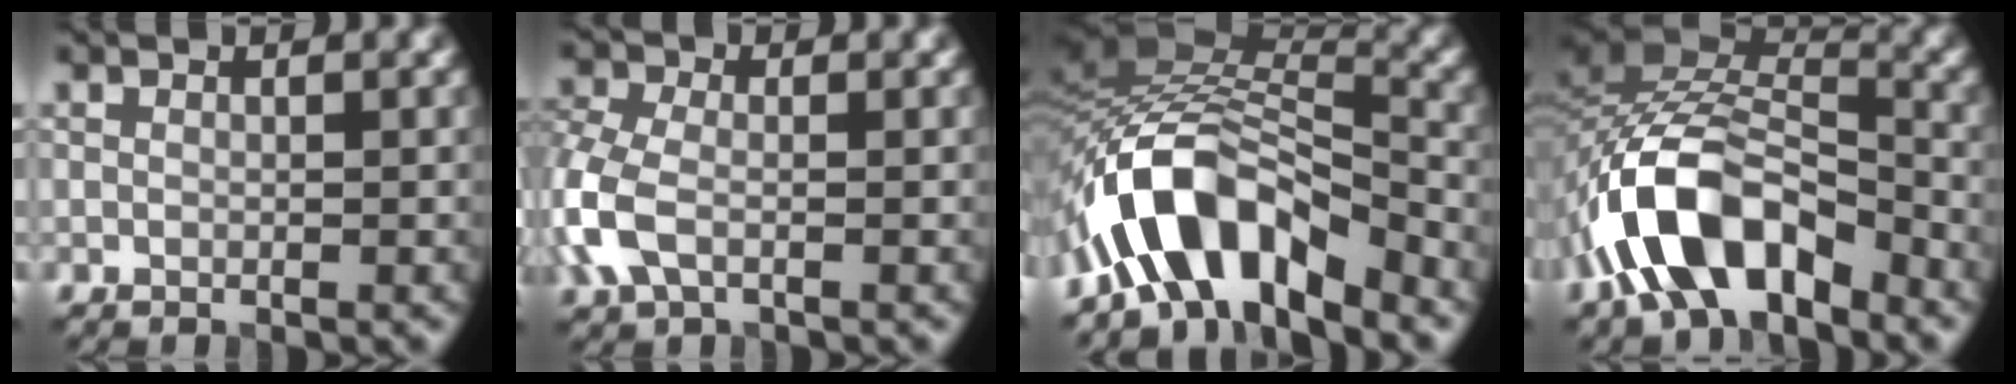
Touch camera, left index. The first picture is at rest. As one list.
[{"total": 4.6, "force": [-1.2, 2.8, 3.4], "torque": [-0.095, 0.003, -0.036]}, {"total": 10.4, "force": [-6.3, 4.3, 7.1], "torque": [-0.114, 0.014, -0.121]}, {"total": 10.4, "force": [-5.7, 5.1, 7.1], "torque": [-0.128, 0.011, -0.113]}]